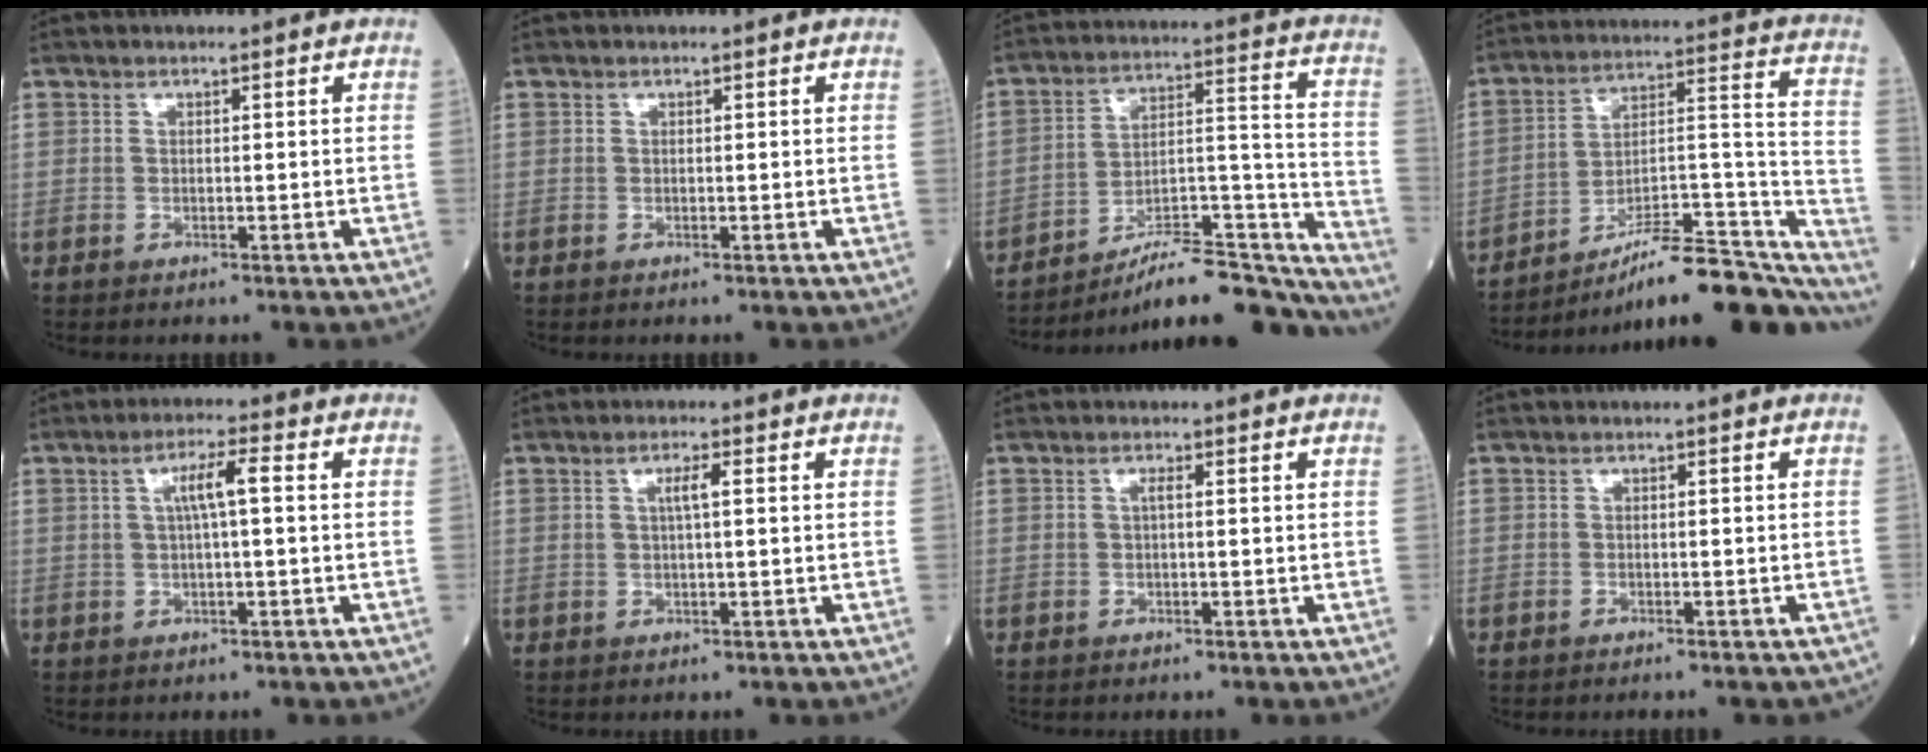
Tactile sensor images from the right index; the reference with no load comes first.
{"total": 0.0}
{"total": 21.3, "force": [-19.6, 2.5, 7.9], "torque": [-0.069, 0.047, -0.293]}
{"total": 24.3, "force": [-20.2, 4.4, 12.7], "torque": [-0.103, 0.040, -0.295]}
{"total": 4.3, "force": [0.7, 0.1, 4.3], "torque": [-0.078, 0.011, 0.012]}
{"total": 2.1, "force": [0.4, 0.0, 2.1], "torque": [-0.037, 0.002, 0.006]}
{"total": 0.8, "force": [0.1, 0.0, 0.8], "torque": [-0.016, 0.001, -0.001]}
{"total": 3.6, "force": [-3.2, 1.1, 1.3], "torque": [-0.013, -0.002, -0.034]}